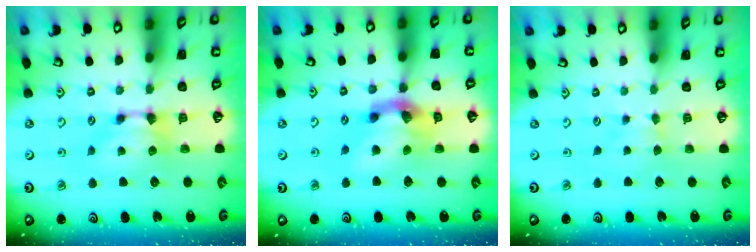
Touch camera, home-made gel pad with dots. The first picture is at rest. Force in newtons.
{"total": 7.4, "press": 7.0, "slide": 2.3}
{"total": 2.3, "press": 2.2, "slide": 0.5}